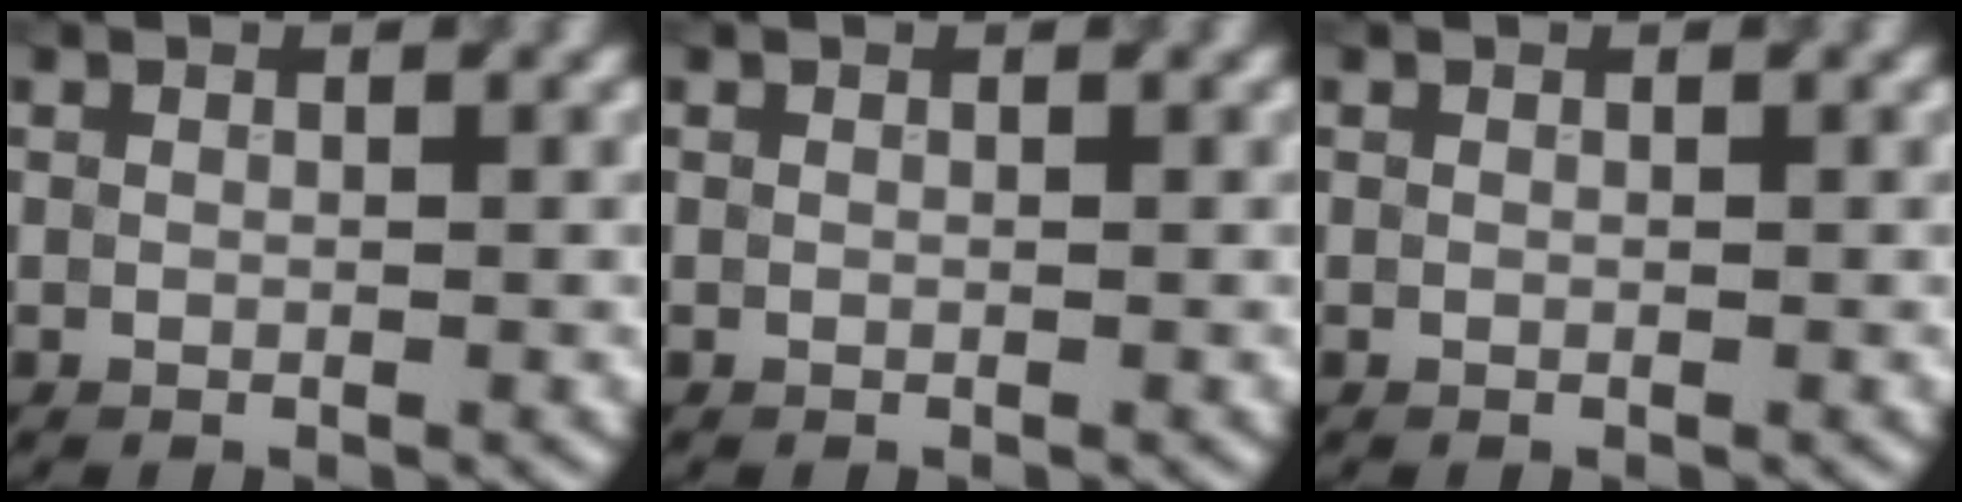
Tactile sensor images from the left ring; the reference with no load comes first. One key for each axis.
{"total": 0.0}
{"total": 0.0}